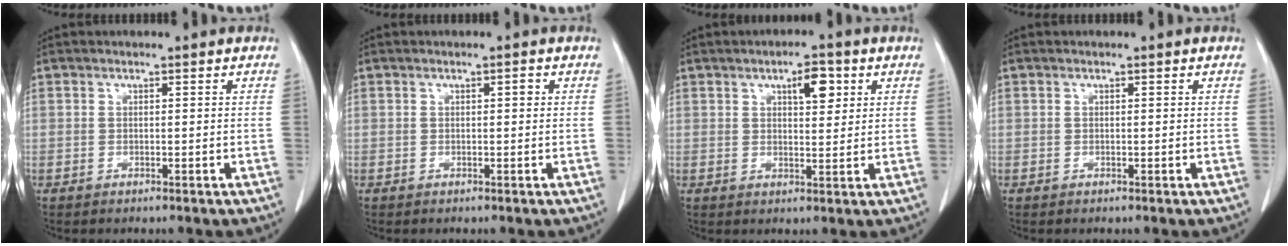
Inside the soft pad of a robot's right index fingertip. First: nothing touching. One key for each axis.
{"total": 0.8, "fx": 0.2, "fy": 0.2, "fz": 0.7, "tx": -0.008, "ty": 0.003, "tz": 0.002}
{"total": 4.9, "fx": 2.3, "fy": 1.7, "fz": 3.9, "tx": -0.060, "ty": 0.004, "tz": 0.035}
{"total": 0.0}